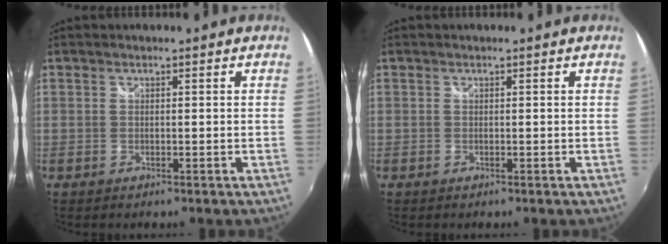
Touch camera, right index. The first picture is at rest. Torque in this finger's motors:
{"motor_torque": [0.09, 0.05, 0.05, 0.01]}